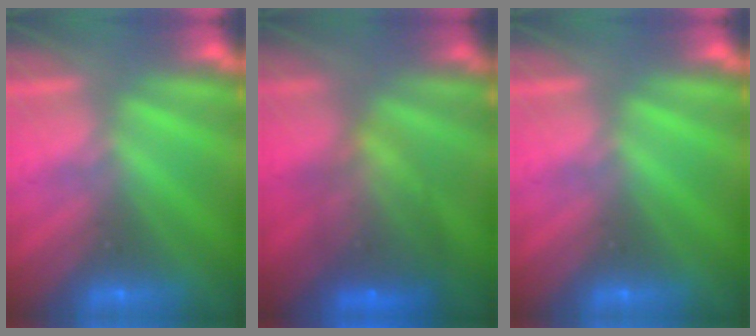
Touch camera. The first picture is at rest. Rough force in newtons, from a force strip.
{"total": 7.3}
{"total": 0.0}